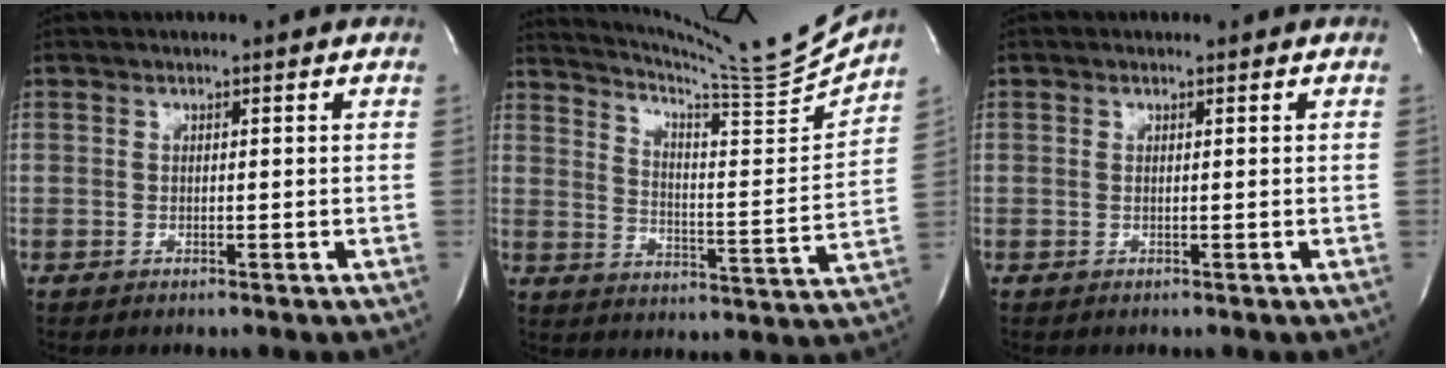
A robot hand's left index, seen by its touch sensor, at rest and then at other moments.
{"total": 17.5, "force": [16.5, -2.8, 5.2], "torque": [-0.094, -0.074, 0.232]}
{"total": 0.0}